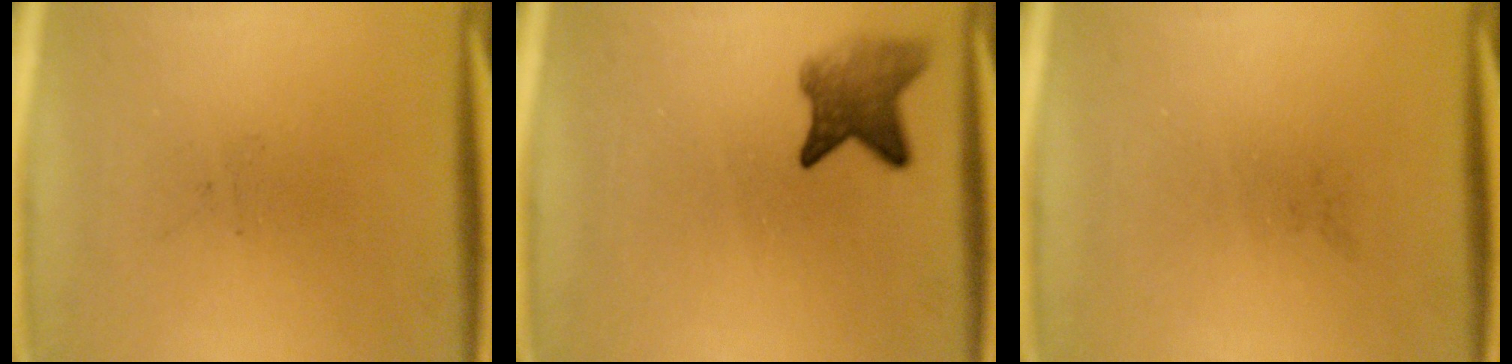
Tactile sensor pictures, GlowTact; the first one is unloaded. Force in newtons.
{"total": 4.5}
{"total": 0.0}